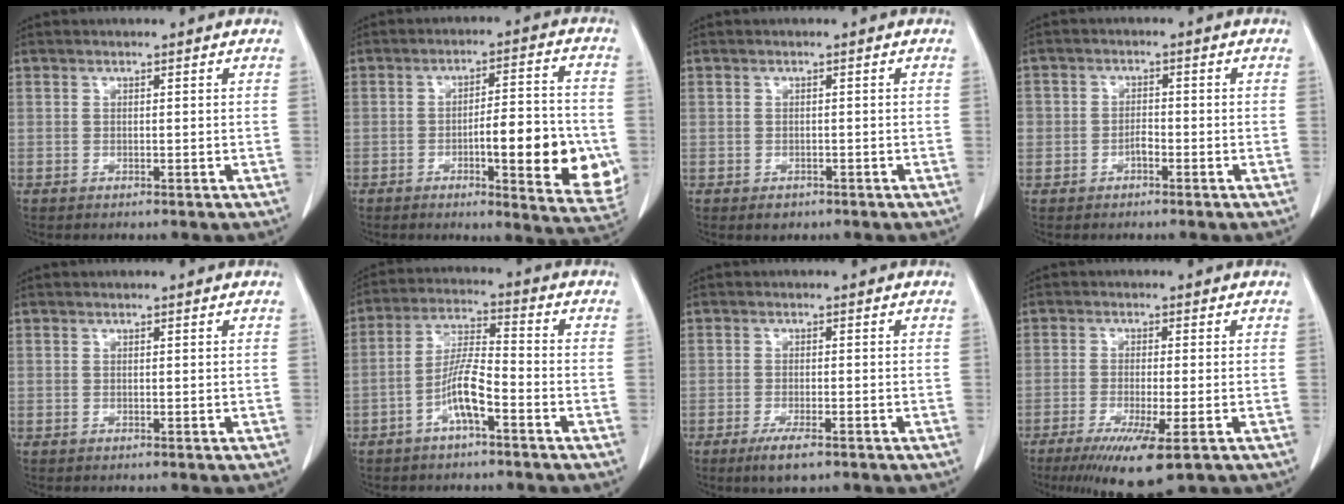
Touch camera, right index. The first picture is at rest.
{"total": 14.9, "force": [-3.4, 2.9, 14.2], "torque": [-0.168, 0.005, -0.039]}
{"total": 1.5, "force": [-0.9, 1.1, 0.4], "torque": [-0.003, 0.000, -0.007]}
{"total": 2.9, "force": [-1.4, 2.0, 1.5], "torque": [-0.022, 0.010, -0.024]}
{"total": 0.0}
{"total": 7.0, "force": [-3.4, 0.8, 6.0], "torque": [-0.127, 0.011, -0.064]}
{"total": 4.1, "force": [-2.7, 0.7, 3.0], "torque": [-0.055, -0.009, -0.044]}
{"total": 9.0, "force": [-5.1, 0.7, 7.4], "torque": [-0.126, -0.030, -0.078]}